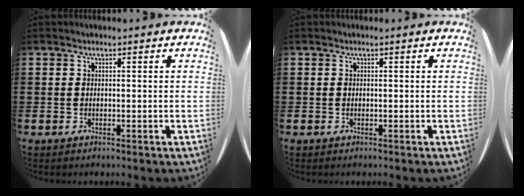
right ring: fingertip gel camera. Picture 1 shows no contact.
{"total": 0.0}